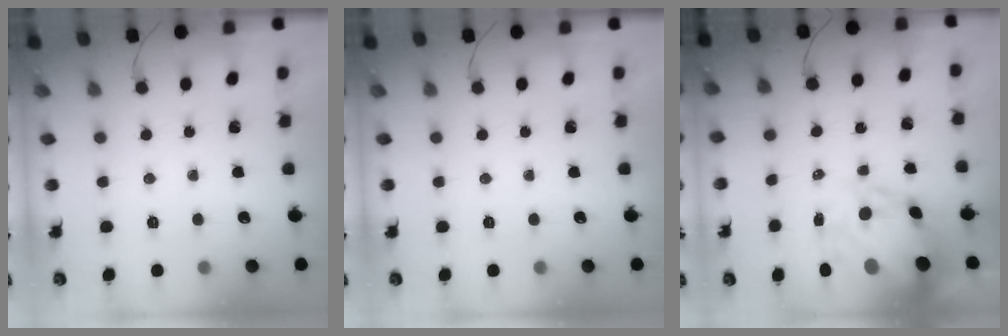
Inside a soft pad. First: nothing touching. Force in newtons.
{"total": 0.0}
{"total": 15.0, "press": 14.5, "slide": 3.8}